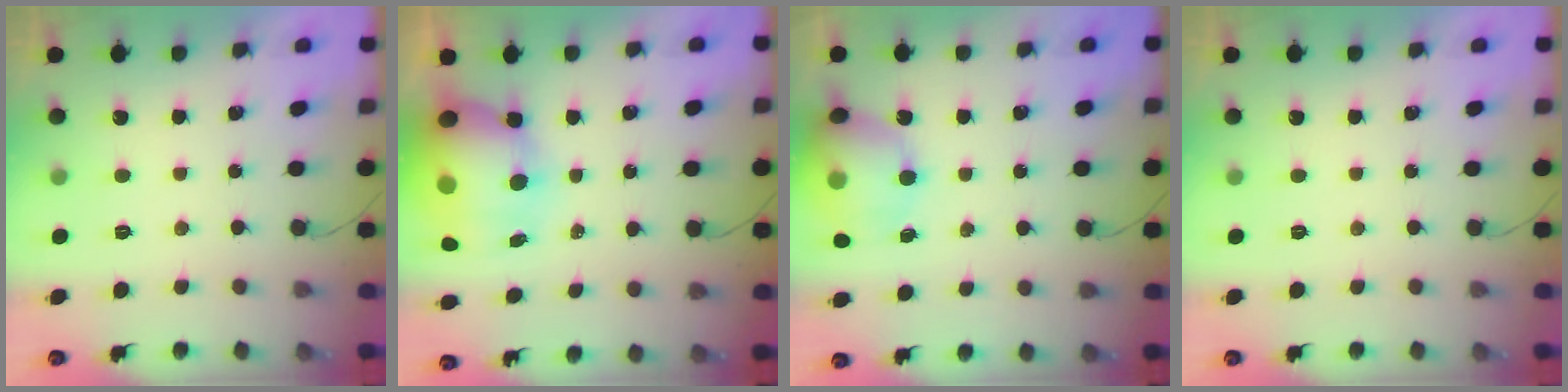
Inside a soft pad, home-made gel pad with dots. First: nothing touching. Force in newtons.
{"total": 17.9, "press": 15.8, "slide": 8.4}
{"total": 16.4, "press": 16.1, "slide": 3.0}
{"total": 0.0}